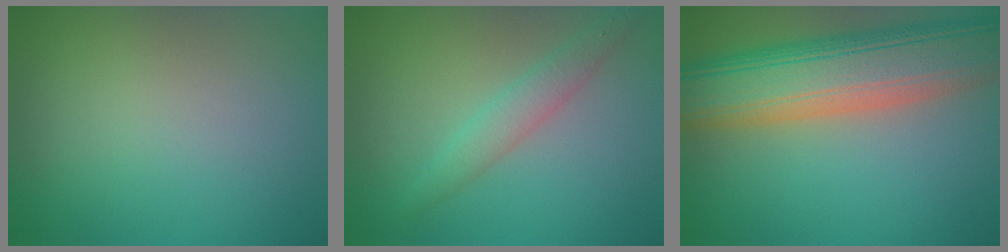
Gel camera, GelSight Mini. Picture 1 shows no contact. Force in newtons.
{"total": 2.3, "press": 2.3, "slide": 0.1}
{"total": 12.0, "press": 12.0, "slide": 1.0}